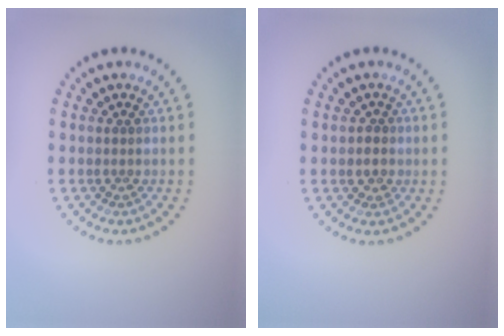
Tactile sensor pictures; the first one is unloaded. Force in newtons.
{"total": 0.9, "press": 0.8, "slide": 0.4}